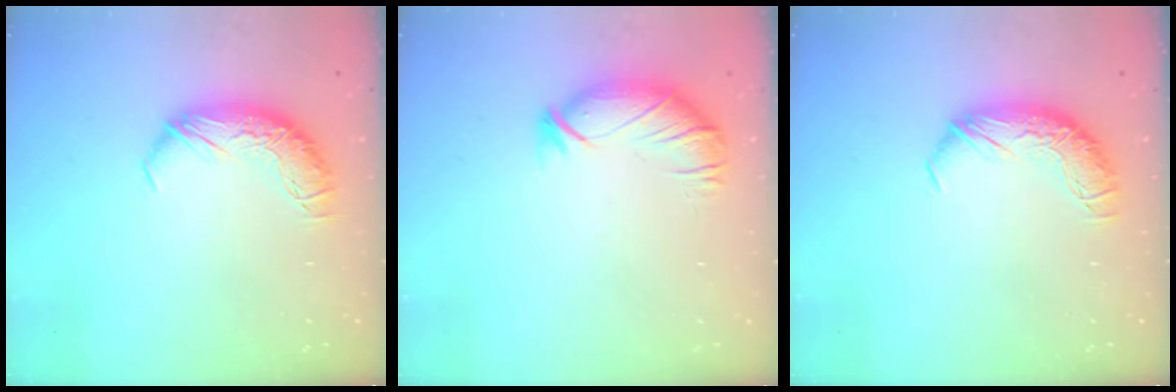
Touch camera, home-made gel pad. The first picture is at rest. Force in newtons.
{"total": 2.9, "press": 2.4, "slide": 1.7}
{"total": 0.0}